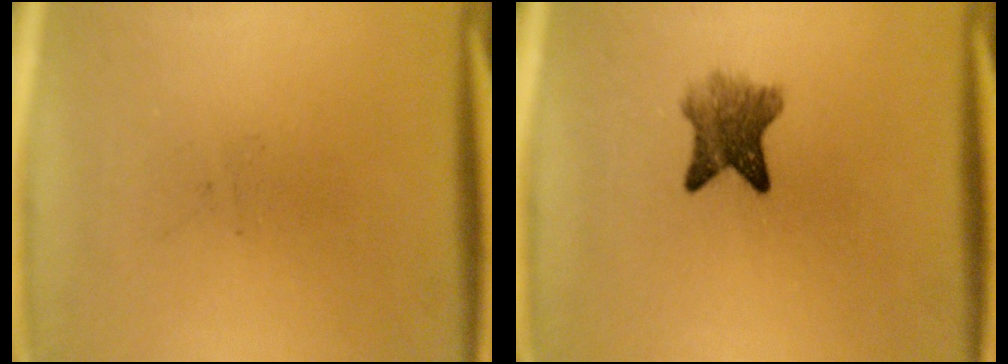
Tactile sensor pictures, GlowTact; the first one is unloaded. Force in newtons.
{"total": 5.2}